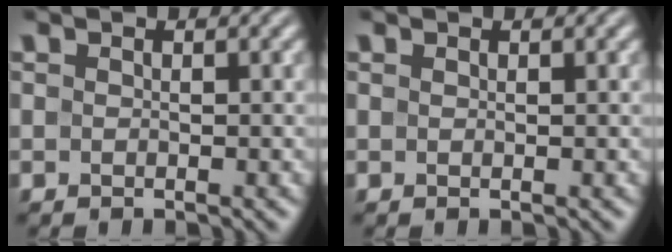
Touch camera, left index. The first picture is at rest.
{"total": 0.0}